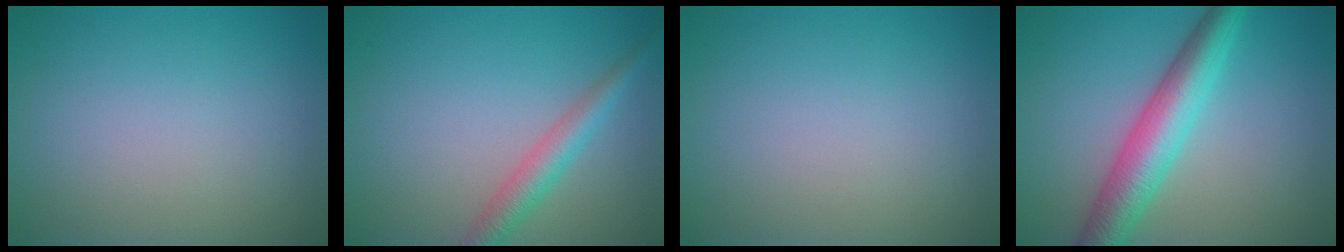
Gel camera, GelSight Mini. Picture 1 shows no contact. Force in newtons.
{"total": 2.8, "press": 2.8, "slide": 0.1}
{"total": 0.0}
{"total": 6.0, "press": 6.0, "slide": 0.0}